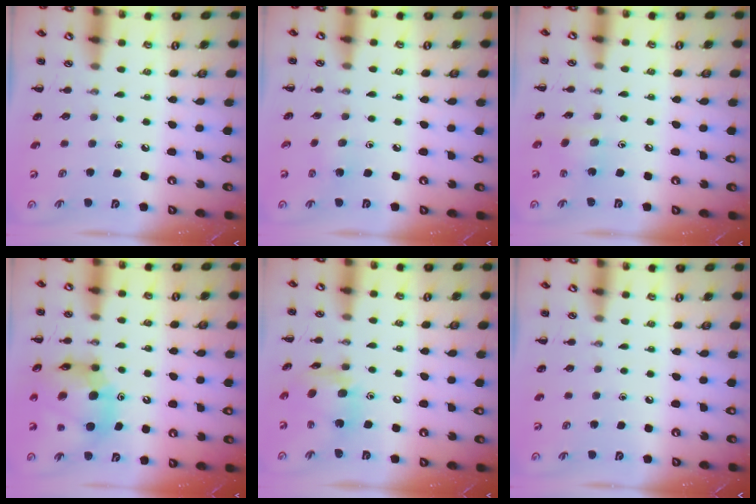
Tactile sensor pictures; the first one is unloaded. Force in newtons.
{"total": 3.8, "press": 3.6, "slide": 1.3}
{"total": 3.9, "press": 3.8, "slide": 1.0}
{"total": 13.5, "press": 13.0, "slide": 3.8}
{"total": 12.1, "press": 12.0, "slide": 1.4}
{"total": 0.0}